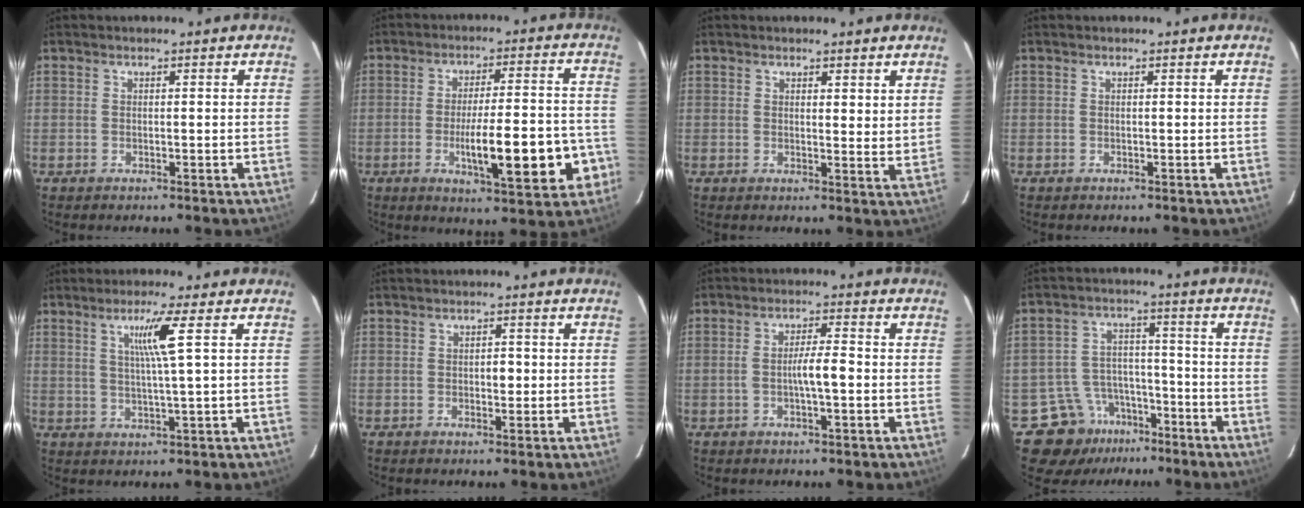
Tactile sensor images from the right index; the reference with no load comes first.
{"total": 14.4, "force": [-4.3, 2.8, 13.5], "torque": [-0.195, 0.007, -0.055]}
{"total": 3.1, "force": [2.3, 0.9, 1.8], "torque": [-0.026, -0.015, 0.028]}
{"total": 0.0}
{"total": 5.5, "force": [1.9, -1.4, 5.0], "torque": [-0.095, -0.004, 0.037]}
{"total": 1.6, "force": [-0.1, 0.9, 1.4], "torque": [-0.019, 0.003, -0.001]}
{"total": 4.2, "force": [-0.8, 0.5, 4.1], "torque": [-0.073, 0.008, -0.013]}
{"total": 10.3, "force": [-6.7, 7.7, 1.6], "torque": [-0.029, 0.048, -0.098]}